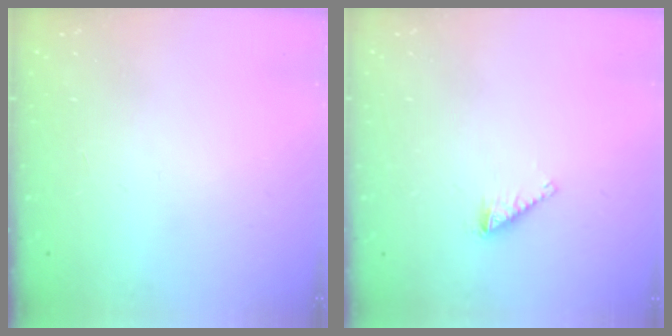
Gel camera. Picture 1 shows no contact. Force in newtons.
{"total": 1.7, "press": 1.7, "slide": 0.2}